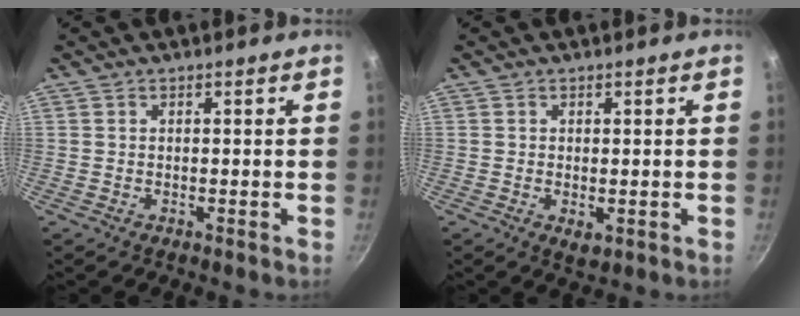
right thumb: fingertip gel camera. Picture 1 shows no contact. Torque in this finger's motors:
{"motor_torque": [-0.30, 0.12, -0.26, -0.04, 0.09]}